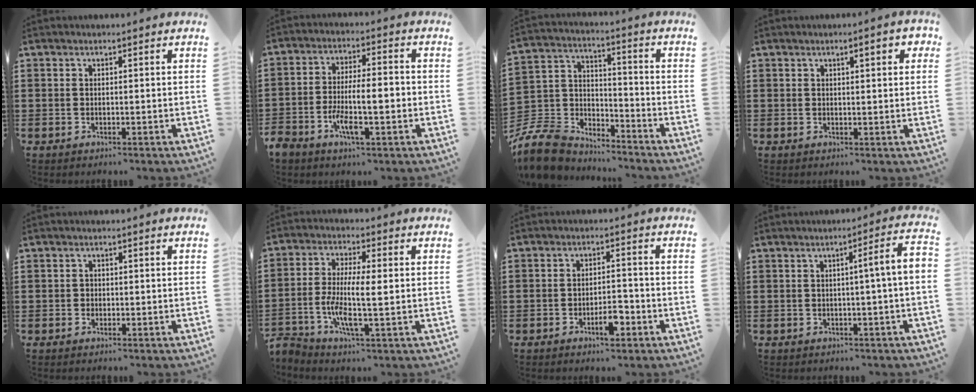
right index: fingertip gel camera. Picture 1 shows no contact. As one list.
[{"total": 7.6, "force": [-2.7, 2.8, 6.5], "torque": [-0.136, -0.003, -0.053]}, {"total": 9.7, "force": [-8.7, 3.6, 2.2], "torque": [-0.075, 0.019, -0.179]}, {"total": 2.5, "force": [0.9, 0.5, 2.2], "torque": [-0.037, 0.001, 0.011]}, {"total": 0.8, "force": [-0.2, 0.7, 0.2], "torque": [-0.006, 0.003, -0.006]}, {"total": 6.0, "force": [-1.5, 1.4, 5.6], "torque": [-0.120, -0.008, -0.035]}, {"total": 4.5, "force": [-2.3, 1.5, 3.5], "torque": [-0.061, 0.005, -0.043]}, {"total": 4.8, "force": [-0.2, -0.2, 4.8], "torque": [-0.078, -0.008, -0.008]}]